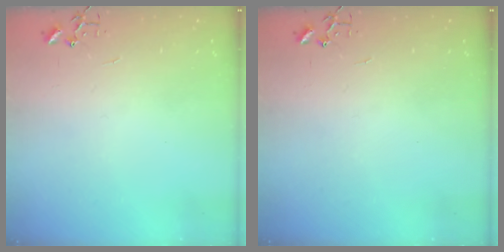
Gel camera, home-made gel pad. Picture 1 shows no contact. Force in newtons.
{"total": 0.0}